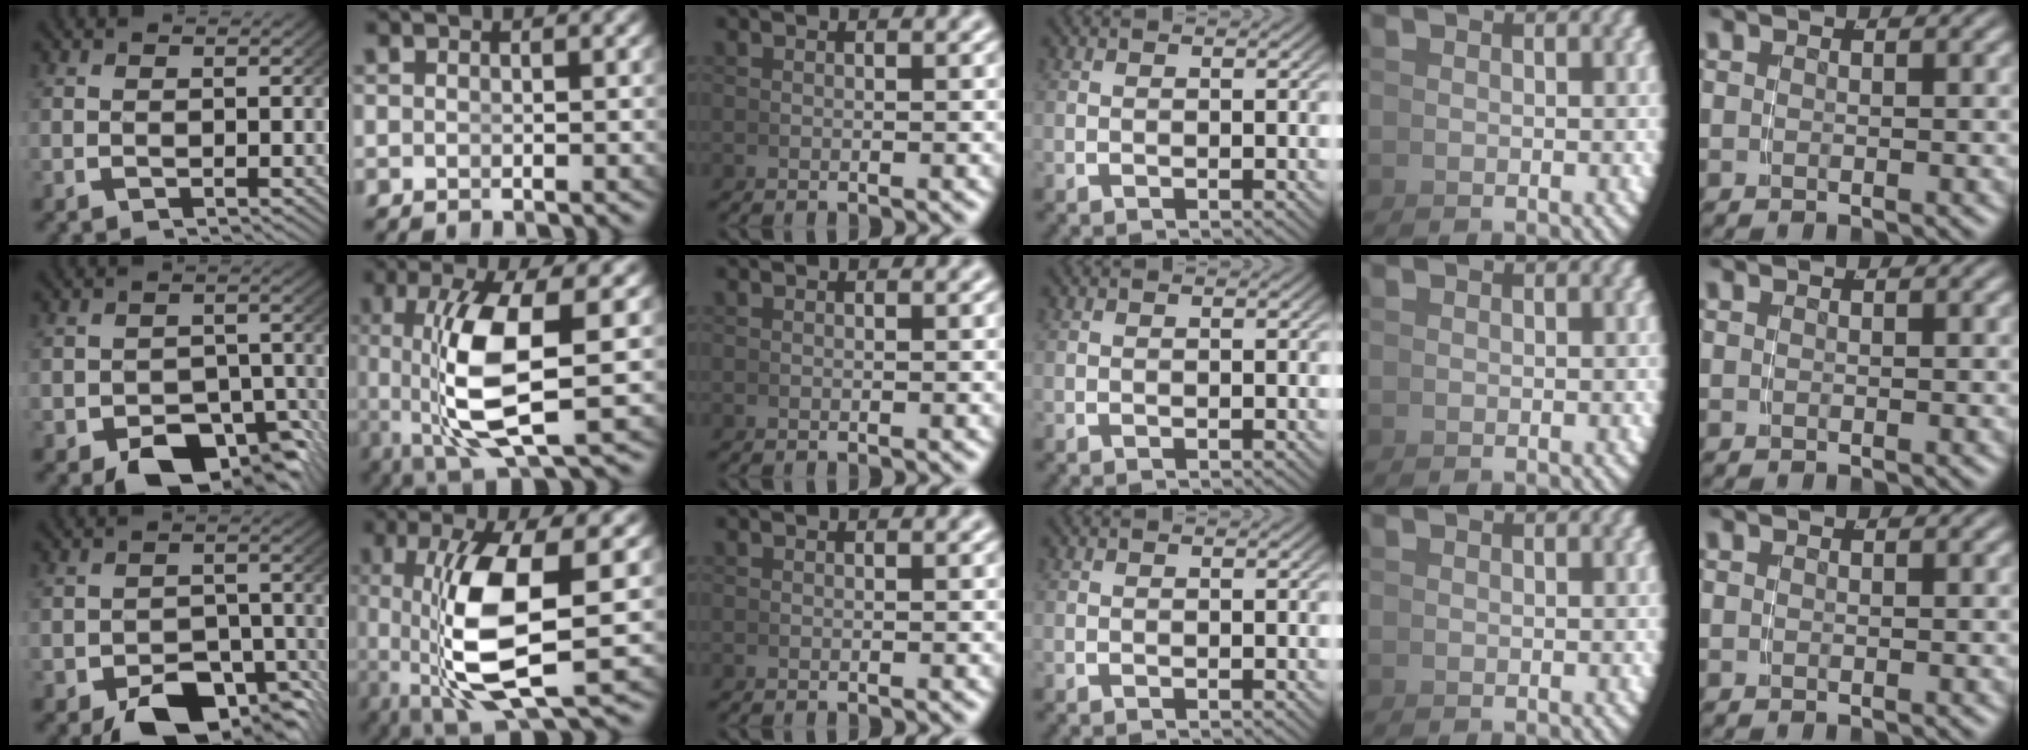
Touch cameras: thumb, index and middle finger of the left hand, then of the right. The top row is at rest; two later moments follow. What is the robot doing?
{"motion": "grasp_and_lifting", "object": "pen"}